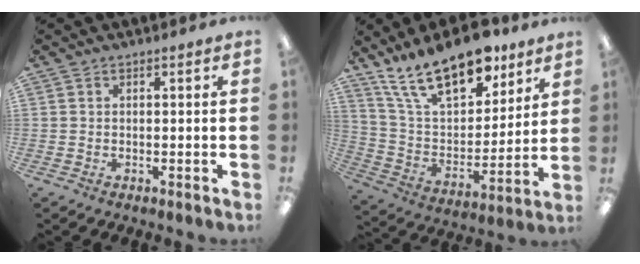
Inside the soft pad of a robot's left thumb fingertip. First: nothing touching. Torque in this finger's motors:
{"motor_torque": [0.50, 0.33, 1.40, -1.37, 0.13]}